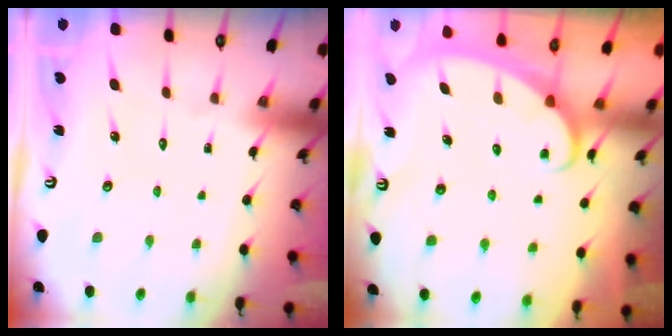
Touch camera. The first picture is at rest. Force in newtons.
{"total": 2.5, "press": 2.4, "slide": 0.4}